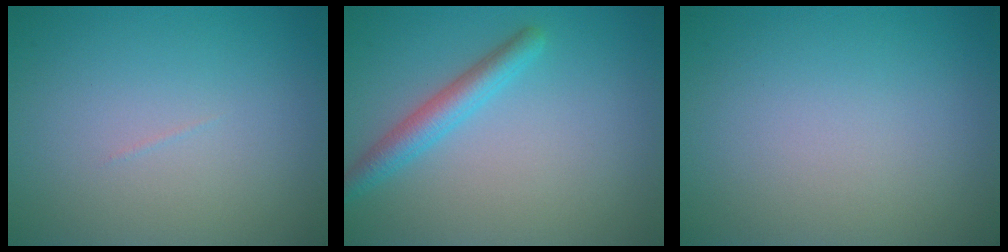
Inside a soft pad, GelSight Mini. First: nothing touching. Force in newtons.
{"total": 2.8, "press": 2.8, "slide": 0.2}
{"total": 0.0}